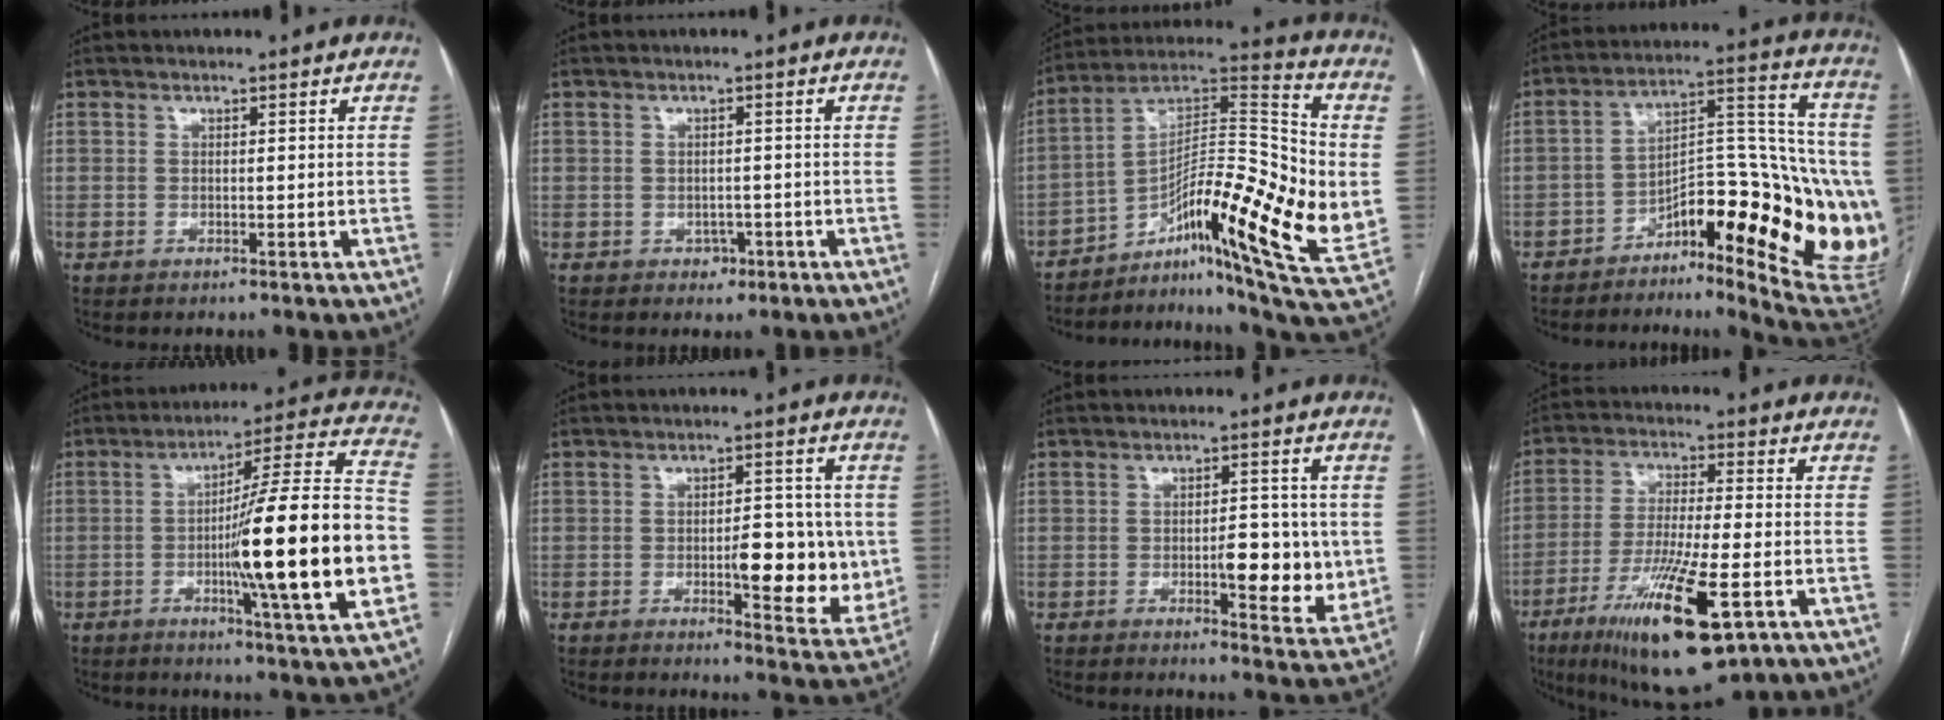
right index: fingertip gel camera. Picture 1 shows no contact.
{"total": 2.1, "force": [-0.9, 1.7, 0.7], "torque": [-0.001, 0.005, -0.008]}
{"total": 23.8, "force": [-4.2, 4.7, 23.0], "torque": [-0.347, 0.014, -0.066]}
{"total": 19.3, "force": [-5.8, 5.8, 17.4], "torque": [-0.204, 0.038, -0.077]}
{"total": 23.6, "force": [-4.5, 0.0, 23.2], "torque": [-0.305, 0.004, -0.076]}
{"total": 10.7, "force": [-1.0, 3.7, 10.0], "torque": [-0.119, -0.001, -0.006]}
{"total": 8.5, "force": [-0.9, 3.0, 8.0], "torque": [-0.098, -0.005, -0.006]}
{"total": 17.2, "force": [-8.0, 3.0, 14.9], "torque": [-0.276, -0.035, -0.128]}